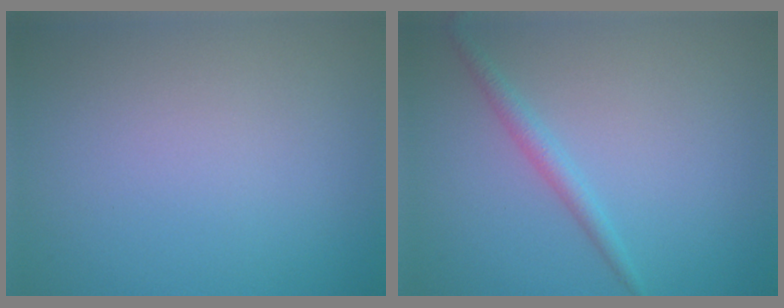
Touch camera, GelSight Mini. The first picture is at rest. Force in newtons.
{"total": 1.7, "press": 1.7, "slide": 0.1}